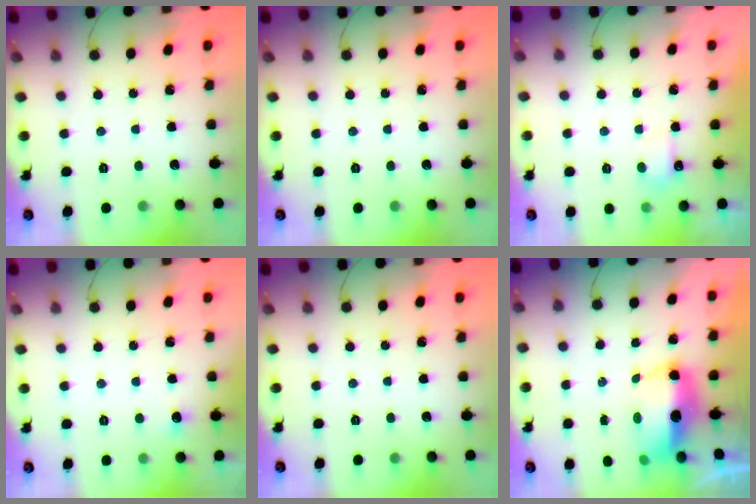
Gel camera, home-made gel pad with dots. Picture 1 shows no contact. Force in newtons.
{"total": 0.0}
{"total": 2.8, "press": 2.7, "slide": 0.6}
{"total": 3.0, "press": 2.8, "slide": 1.2}
{"total": 0.0}
{"total": 8.8, "press": 8.7, "slide": 1.6}